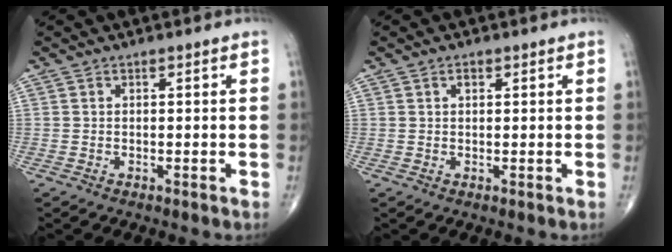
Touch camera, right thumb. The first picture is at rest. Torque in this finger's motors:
{"motor_torque": [0.10, -0.02, -0.06, -0.10, 0.01]}